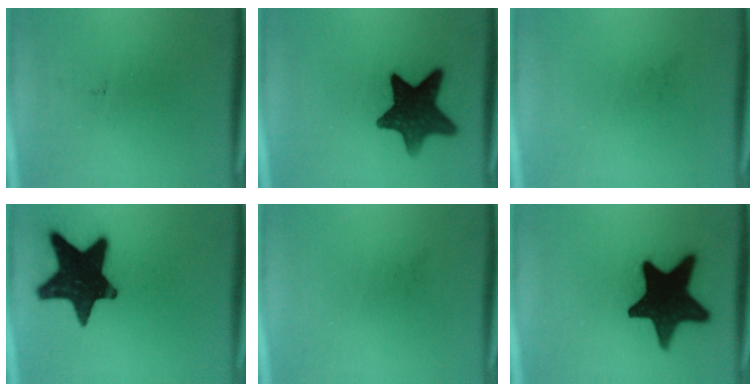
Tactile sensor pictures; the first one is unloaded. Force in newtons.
{"total": 12.6}
{"total": 0.0}
{"total": 19.5}
{"total": 0.0}
{"total": 19.2}